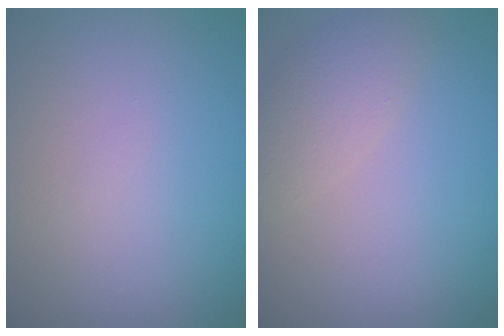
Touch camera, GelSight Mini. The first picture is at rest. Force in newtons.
{"total": 3.0, "press": 2.9, "slide": 0.4}